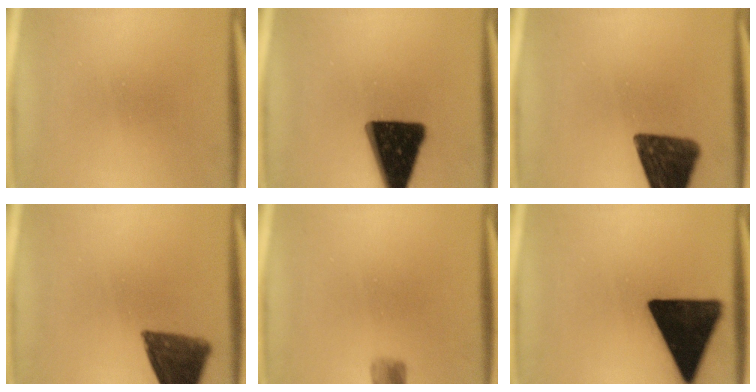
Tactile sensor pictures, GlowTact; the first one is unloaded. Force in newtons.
{"total": 18.0}
{"total": 15.0}
{"total": 12.0}
{"total": 2.4}
{"total": 18.1}